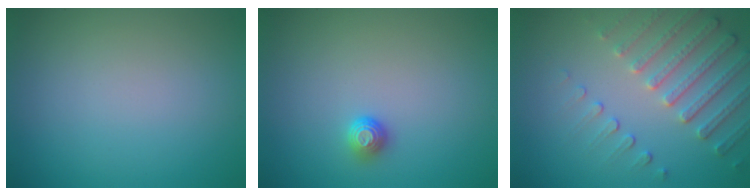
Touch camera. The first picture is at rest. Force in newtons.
{"total": 1.1, "press": 1.0, "slide": 0.5}
{"total": 4.8, "press": 3.7, "slide": 3.1}